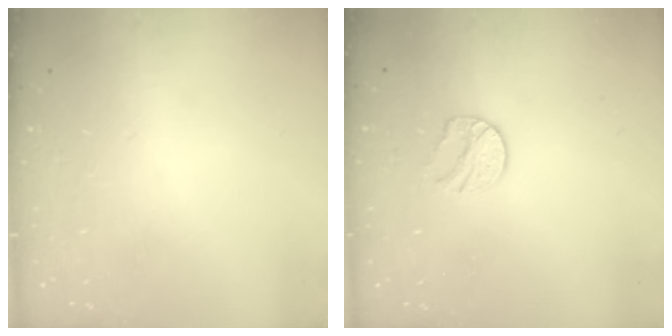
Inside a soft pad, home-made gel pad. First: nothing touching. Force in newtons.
{"total": 7.8, "press": 7.8, "slide": 0.5}